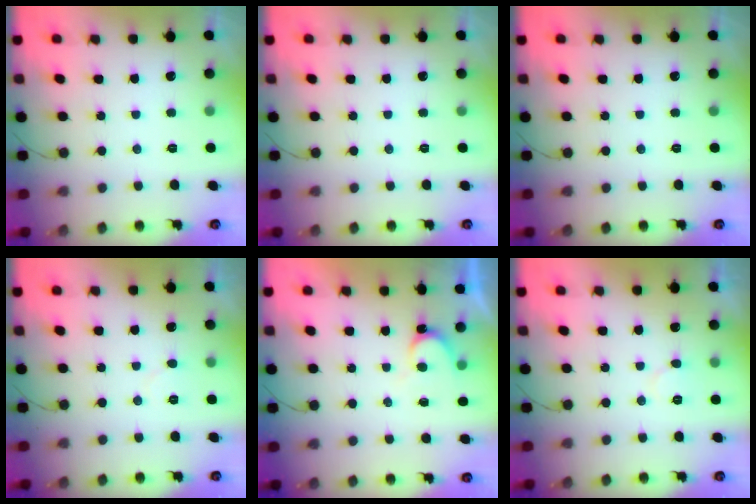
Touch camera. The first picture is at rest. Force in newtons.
{"total": 0.0}
{"total": 0.0}
{"total": 2.9, "press": 2.9, "slide": 0.2}
{"total": 5.6, "press": 5.6, "slide": 0.4}
{"total": 5.6, "press": 5.6, "slide": 0.5}